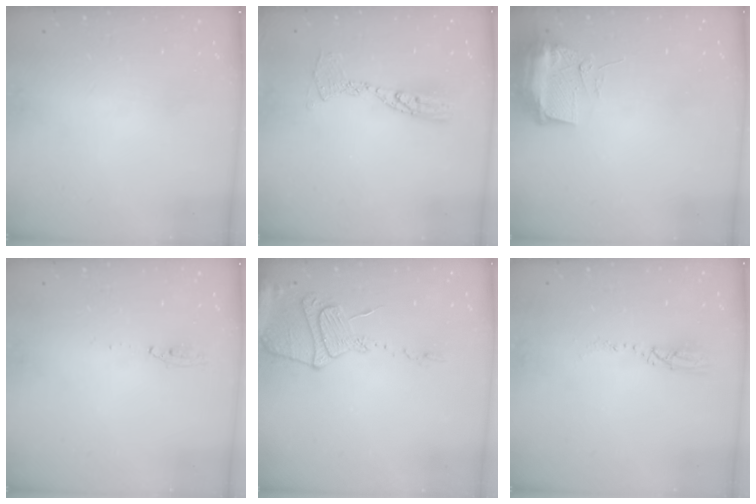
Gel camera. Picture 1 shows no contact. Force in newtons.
{"total": 10.3, "press": 10.3, "slide": 1.0}
{"total": 9.8, "press": 9.7, "slide": 1.2}
{"total": 4.3, "press": 4.1, "slide": 1.3}
{"total": 14.1, "press": 14.0, "slide": 1.3}
{"total": 3.3, "press": 3.2, "slide": 0.8}